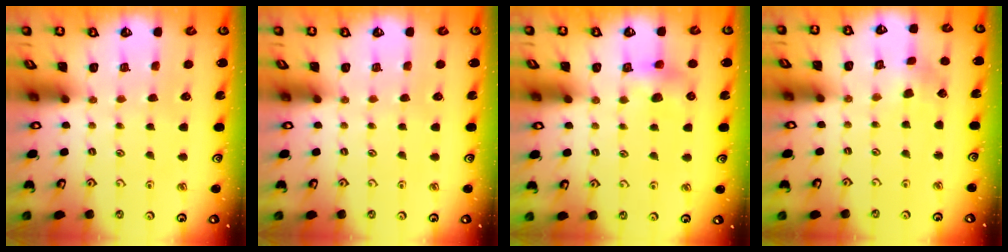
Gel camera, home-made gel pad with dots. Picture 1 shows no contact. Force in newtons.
{"total": 0.0}
{"total": 5.4, "press": 5.4, "slide": 0.6}
{"total": 2.8, "press": 2.8, "slide": 0.4}